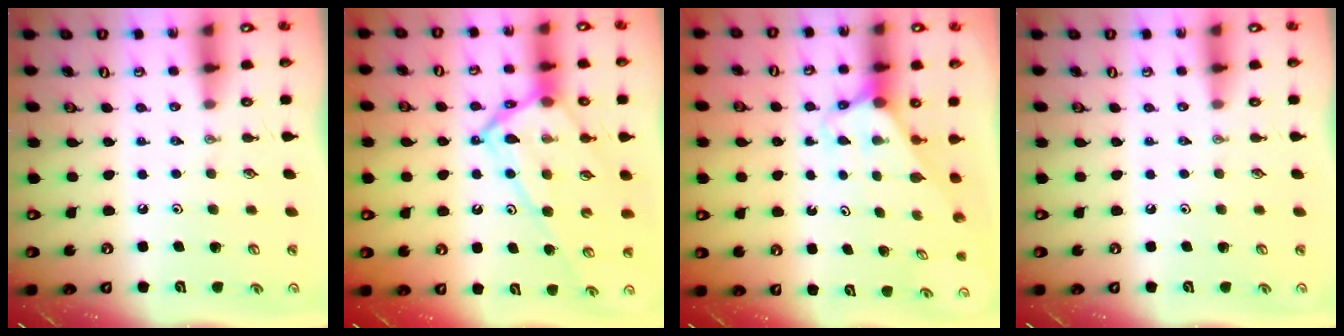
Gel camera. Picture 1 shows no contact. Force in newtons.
{"total": 15.6, "press": 15.5, "slide": 1.4}
{"total": 2.7, "press": 2.7, "slide": 0.2}
{"total": 0.0}